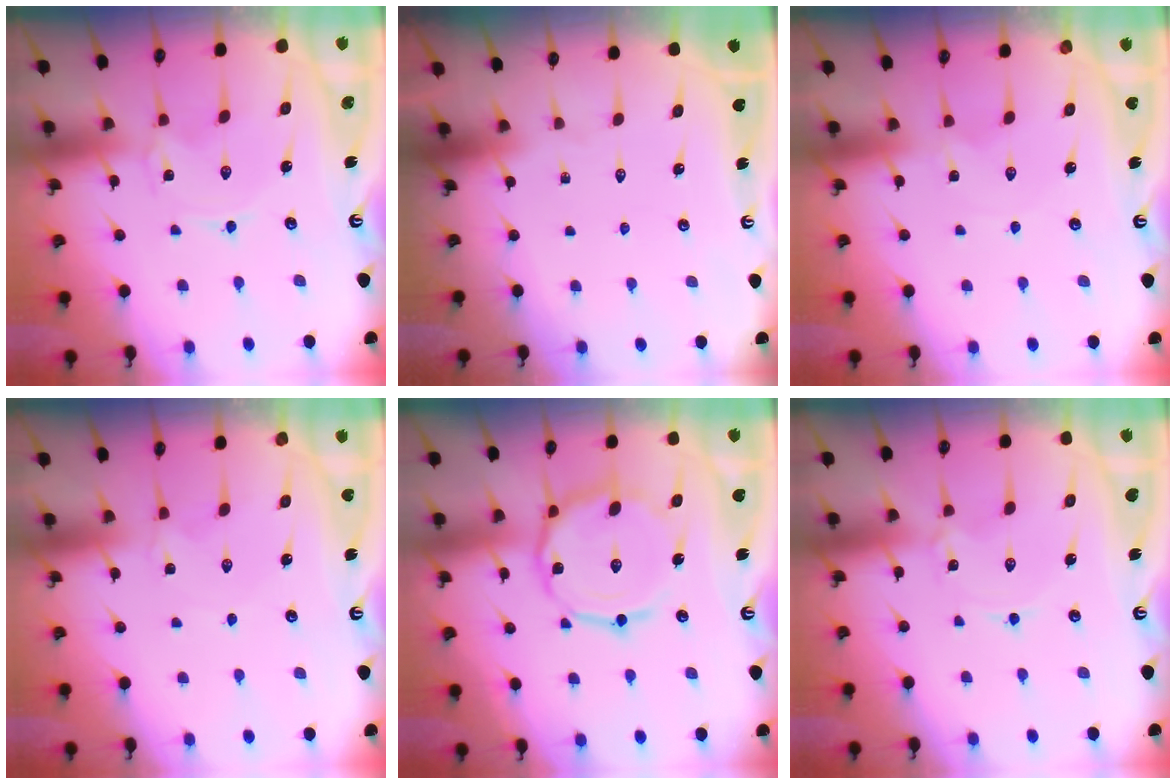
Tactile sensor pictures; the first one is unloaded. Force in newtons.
{"total": 0.0}
{"total": 0.0}
{"total": 1.4, "press": 1.3, "slide": 0.4}
{"total": 11.4, "press": 11.4, "slide": 0.7}
{"total": 0.9, "press": 0.9, "slide": 0.1}